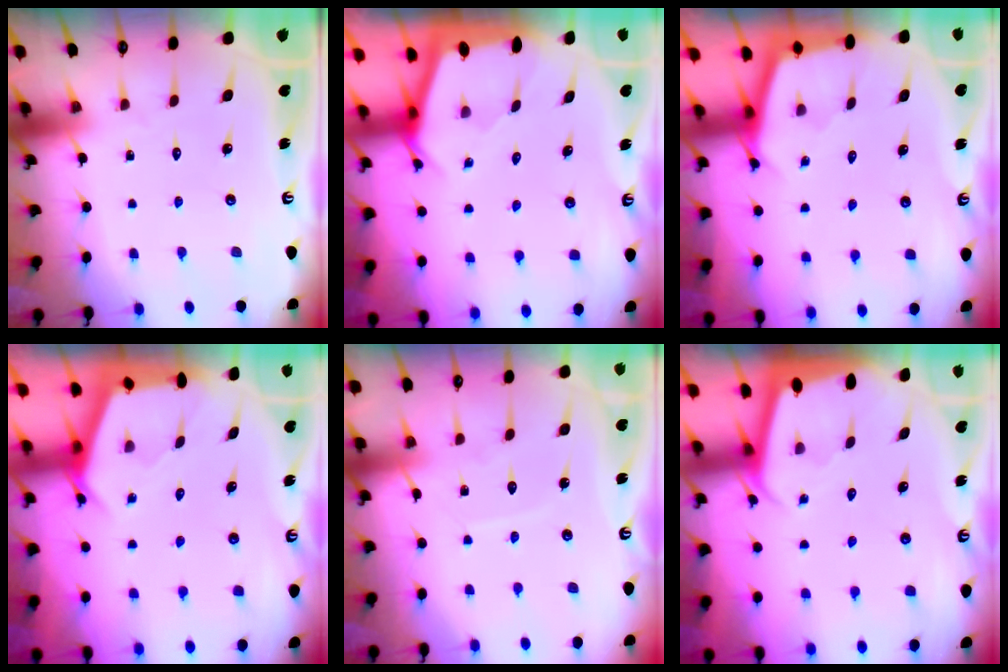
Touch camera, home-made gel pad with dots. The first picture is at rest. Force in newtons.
{"total": 2.1, "press": 2.1, "slide": 0.1}
{"total": 2.1, "press": 2.1, "slide": 0.1}
{"total": 2.7, "press": 2.7, "slide": 0.3}
{"total": 5.6, "press": 5.6, "slide": 0.6}
{"total": 1.9, "press": 1.9, "slide": 0.0}